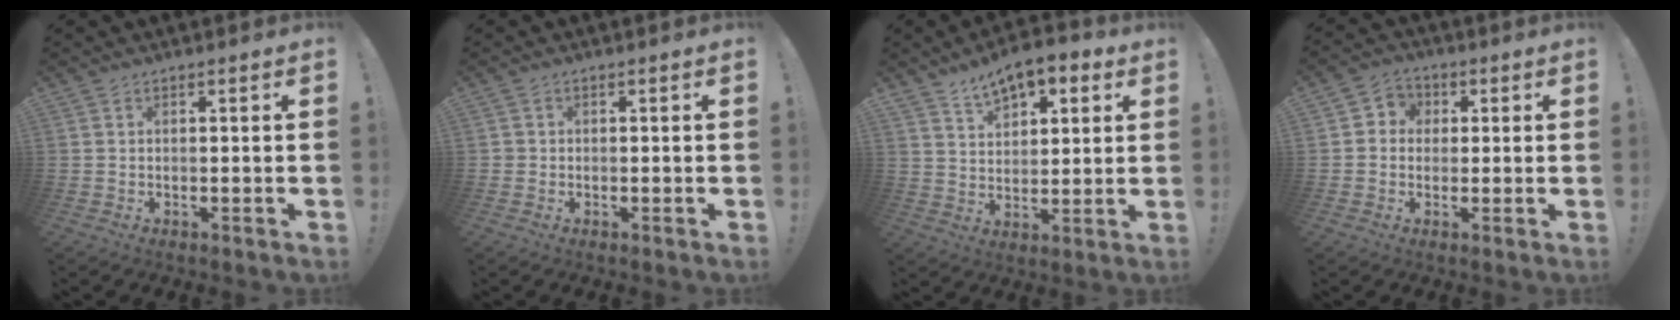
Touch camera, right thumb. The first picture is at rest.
{"total": 1.0, "force": [0.0, 1.0, 0.2], "torque": [-0.009, 0.004, 0.001]}
{"total": 9.9, "force": [7.1, 5.1, 4.5], "torque": [-0.073, -0.042, 0.134]}
{"total": 5.0, "force": [-0.3, 4.8, 1.4], "torque": [-0.015, 0.012, -0.003]}